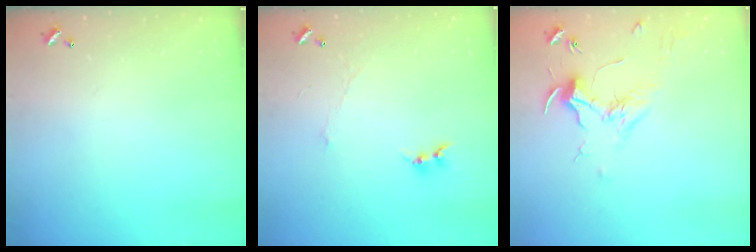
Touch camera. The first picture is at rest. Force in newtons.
{"total": 0.0}
{"total": 1.8, "press": 1.6, "slide": 0.8}